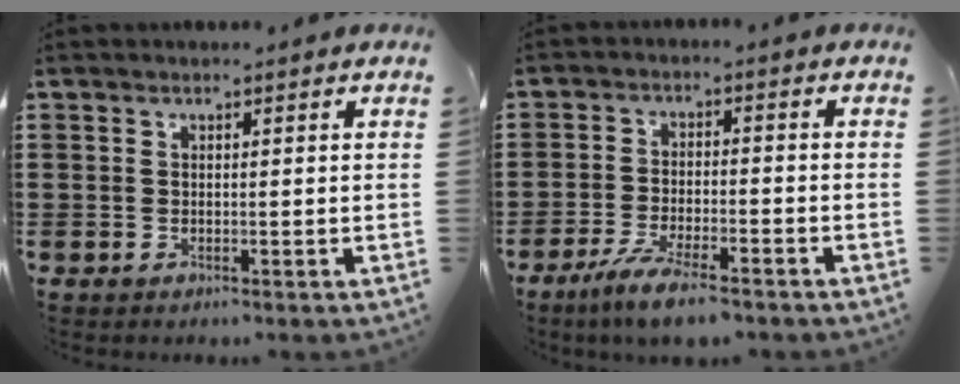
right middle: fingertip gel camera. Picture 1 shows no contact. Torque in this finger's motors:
{"motor_torque": [1.61, -0.53, 0.41, 0.07]}